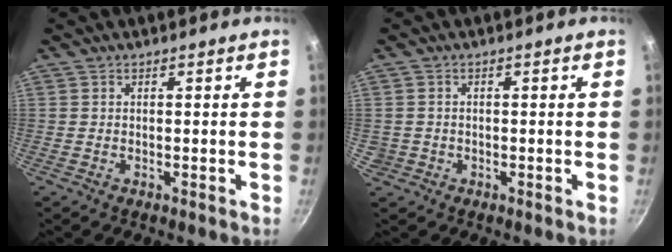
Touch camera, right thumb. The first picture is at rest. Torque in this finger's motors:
{"motor_torque": [-0.24, 0.09, 0.28, -0.14, -0.06]}